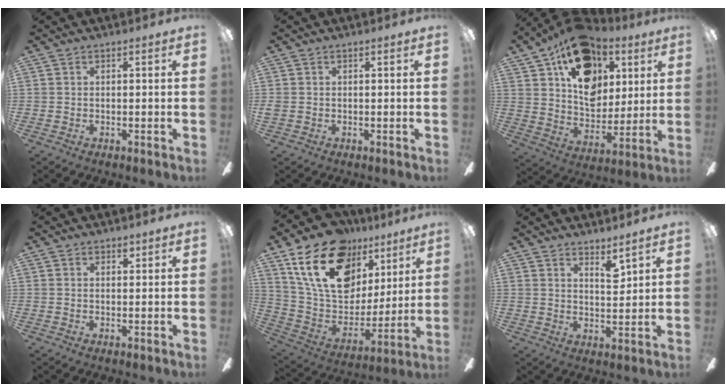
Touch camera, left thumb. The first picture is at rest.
{"total": 0.7, "force": [0.2, 0.6, 0.3], "torque": [-0.007, 0.003, 0.003]}
{"total": 19.1, "force": [9.9, 13.1, 9.8], "torque": [-0.151, -0.047, 0.182]}
{"total": 1.8, "force": [1.3, 0.9, 0.8], "torque": [-0.001, -0.005, 0.021]}
{"total": 24.1, "force": [13.4, 14.8, 13.4], "torque": [-0.247, -0.059, 0.244]}
{"total": 4.9, "force": [4.1, 1.1, 2.5], "torque": [-0.025, -0.029, 0.065]}